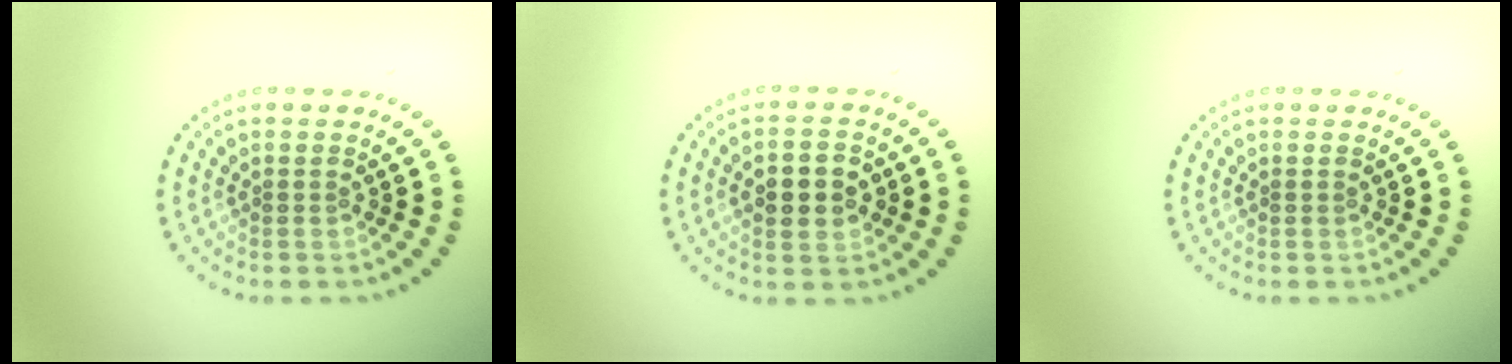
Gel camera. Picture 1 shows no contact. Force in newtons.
{"total": 4.3, "press": 4.3, "slide": 0.2}
{"total": 0.0}